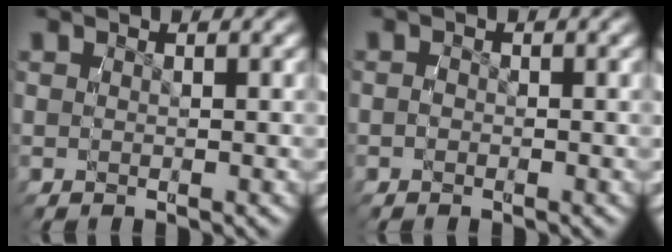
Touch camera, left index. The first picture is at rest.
{"total": 0.8, "force": [-0.6, 0.6, 0.0], "torque": [-0.005, -0.004, -0.012]}